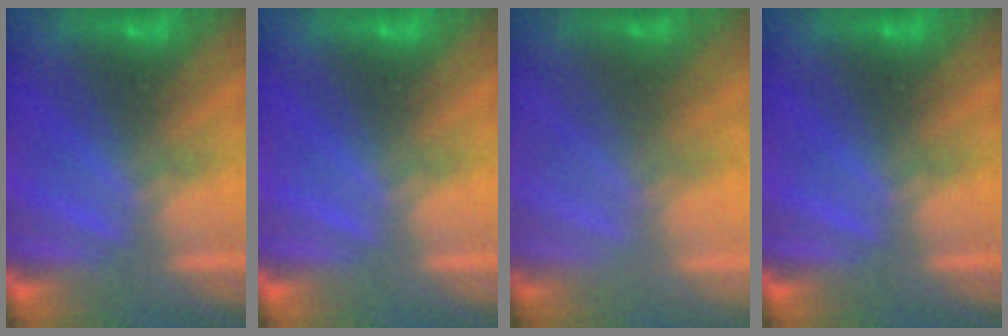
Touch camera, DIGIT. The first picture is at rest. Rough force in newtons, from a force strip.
{"total": 0.0}
{"total": 1.6}
{"total": 0.0}